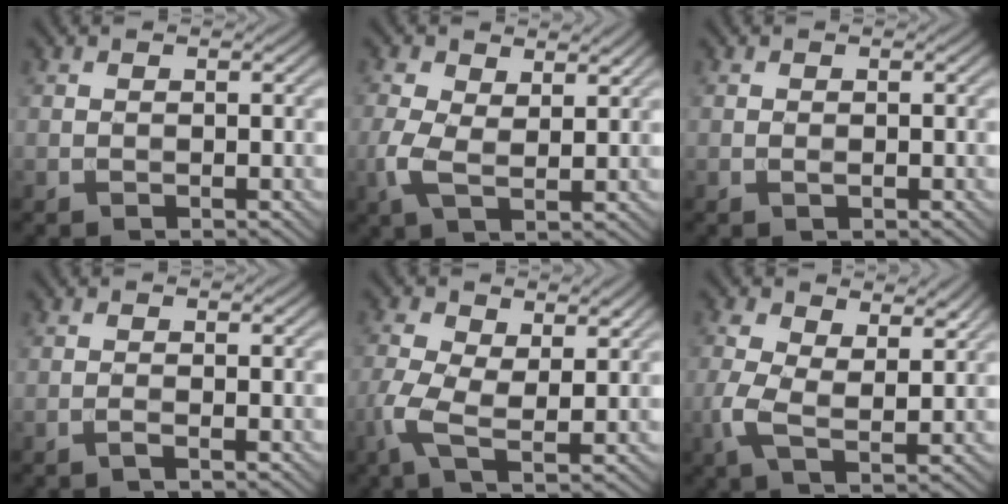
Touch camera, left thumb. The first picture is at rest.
{"total": 5.5, "force": [1.2, 3.2, 4.3], "torque": [-0.113, 0.000, 0.017]}
{"total": 0.7, "force": [-0.2, 0.4, 0.5], "torque": [-0.011, 0.000, -0.003]}
{"total": 1.0, "force": [-0.6, 0.0, 0.7], "torque": [-0.013, 0.004, -0.017]}
{"total": 5.9, "force": [-0.4, 2.8, 5.1], "torque": [-0.134, -0.001, -0.012]}
{"total": 7.0, "force": [1.6, 3.9, 5.6], "torque": [-0.137, -0.004, 0.022]}